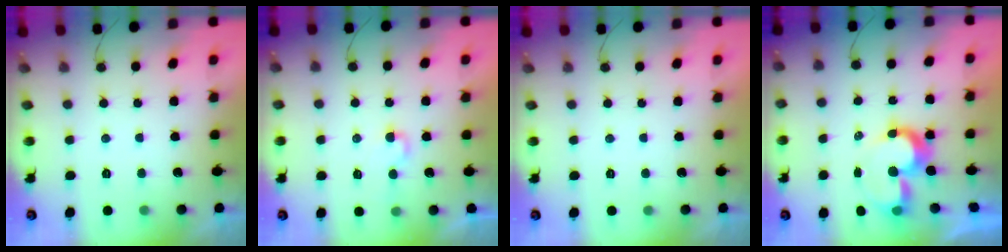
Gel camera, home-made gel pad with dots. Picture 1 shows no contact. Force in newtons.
{"total": 3.8, "press": 3.7, "slide": 0.3}
{"total": 1.7, "press": 1.7, "slide": 0.1}
{"total": 8.3, "press": 8.2, "slide": 0.8}